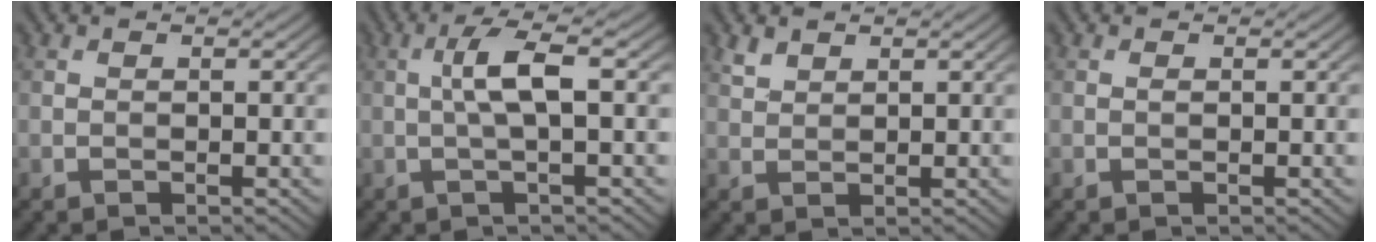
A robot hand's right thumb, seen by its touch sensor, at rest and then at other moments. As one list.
[{"total": 4.4, "force": [0.3, 0.6, 4.3], "torque": [-0.080, 0.014, 0.002]}, {"total": 1.8, "force": [1.4, 0.8, 0.6], "torque": [-0.018, 0.000, 0.033]}, {"total": 0.0}]